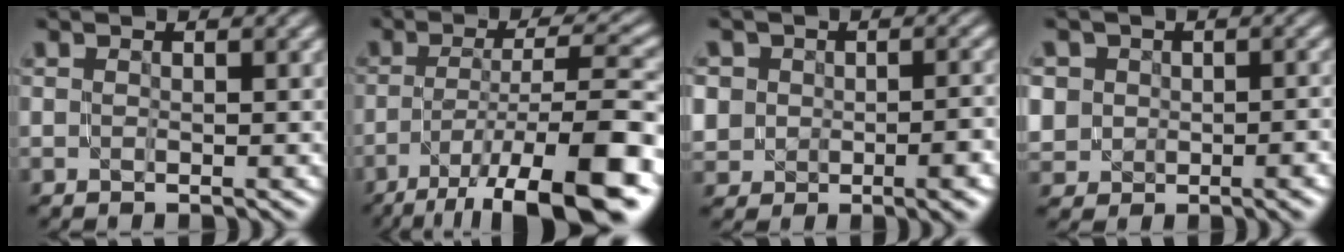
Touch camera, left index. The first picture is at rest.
{"total": 14.1, "force": [-7.9, 3.6, 11.1], "torque": [-0.188, -0.003, -0.127]}
{"total": 5.7, "force": [-0.9, 4.6, 3.2], "torque": [-0.030, 0.013, -0.023]}
{"total": 5.7, "force": [-0.2, 5.0, 2.7], "torque": [-0.043, 0.020, -0.016]}